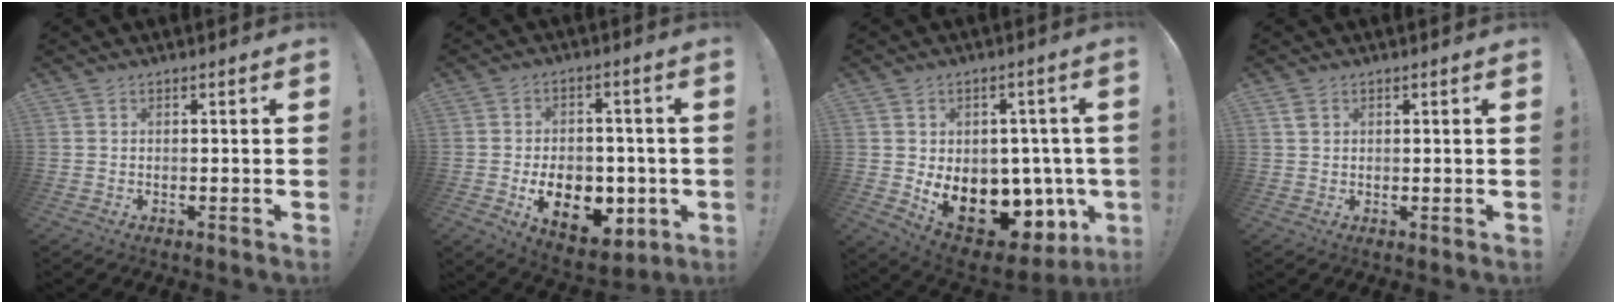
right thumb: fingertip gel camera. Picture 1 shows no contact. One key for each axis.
{"total": 14.1, "fx": -3.9, "fy": 9.9, "fz": 9.2, "tx": -0.120, "ty": 0.018, "tz": -0.057}
{"total": 15.7, "fx": -4.1, "fy": 11.1, "fz": 10.3, "tx": -0.139, "ty": 0.007, "tz": -0.047}
{"total": 1.6, "fx": 0.8, "fy": 1.1, "fz": 0.7, "tx": -0.009, "ty": 0.001, "tz": 0.015}